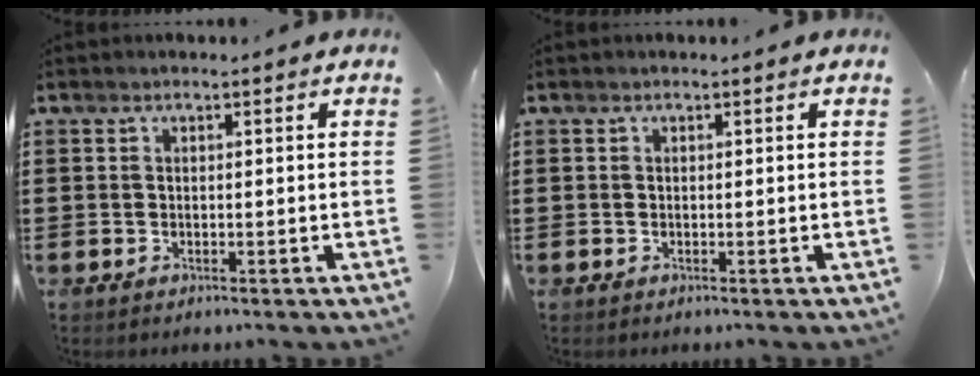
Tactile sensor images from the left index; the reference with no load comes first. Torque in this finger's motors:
{"motor_torque": [-0.02, 0.01, 0.00, -0.01]}